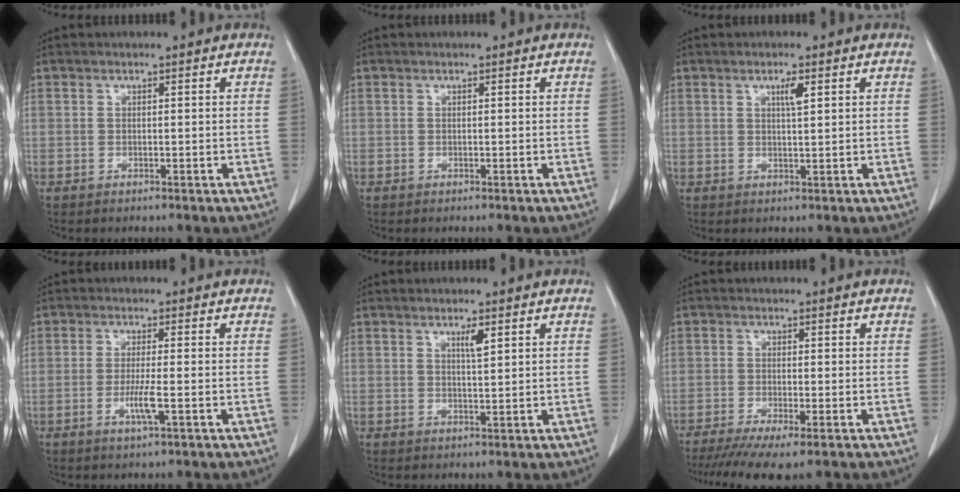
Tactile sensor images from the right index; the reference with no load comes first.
{"total": 0.0}
{"total": 2.2, "force": [1.1, 0.2, 2.0], "torque": [-0.036, -0.002, 0.018]}
{"total": 3.6, "force": [-1.1, -0.2, 3.4], "torque": [-0.071, -0.009, -0.022]}
{"total": 2.2, "force": [1.2, 0.2, 1.9], "torque": [-0.034, -0.003, 0.021]}
{"total": 7.7, "force": [-5.6, 0.8, 5.3], "torque": [-0.081, -0.018, -0.090]}